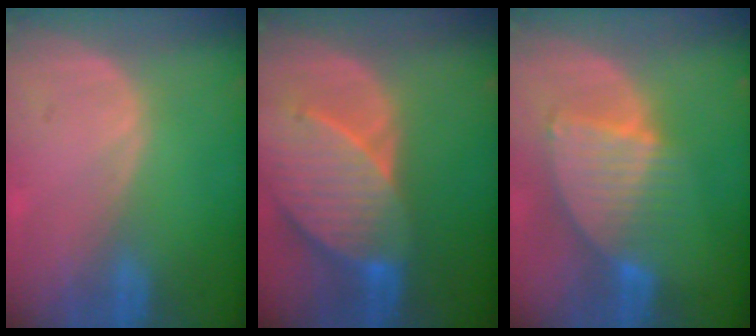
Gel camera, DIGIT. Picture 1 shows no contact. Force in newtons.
{"total": 9.8, "press": 8.8, "slide": 4.3}
{"total": 7.6, "press": 6.9, "slide": 3.3}